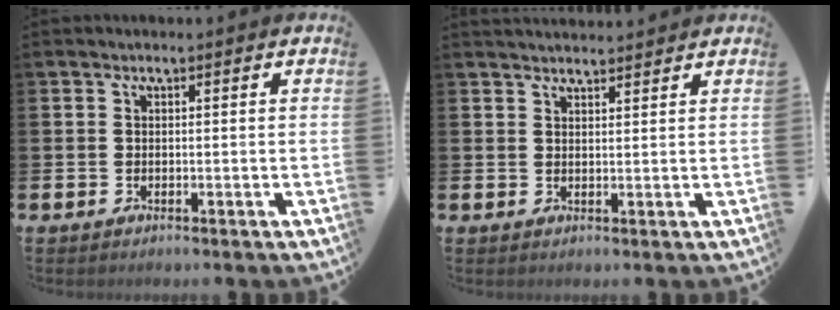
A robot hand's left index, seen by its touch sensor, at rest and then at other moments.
{"total": 2.3, "force": [2.3, 0.3, 0.1], "torque": [0.003, -0.013, 0.040]}